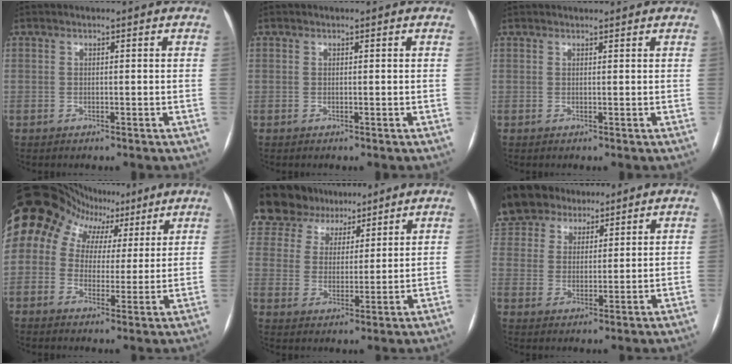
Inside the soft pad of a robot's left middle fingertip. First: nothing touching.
{"total": 0.0}
{"total": 2.3, "force": [2.1, 0.4, 0.7], "torque": [-0.009, 0.024, 0.030]}
{"total": 17.5, "force": [9.1, 13.3, 6.8], "torque": [-0.146, 0.081, 0.144]}
{"total": 16.3, "force": [13.4, 8.1, 4.7], "torque": [-0.119, 0.041, 0.238]}
{"total": 14.3, "force": [10.9, 8.2, 4.2], "torque": [-0.112, 0.047, 0.207]}